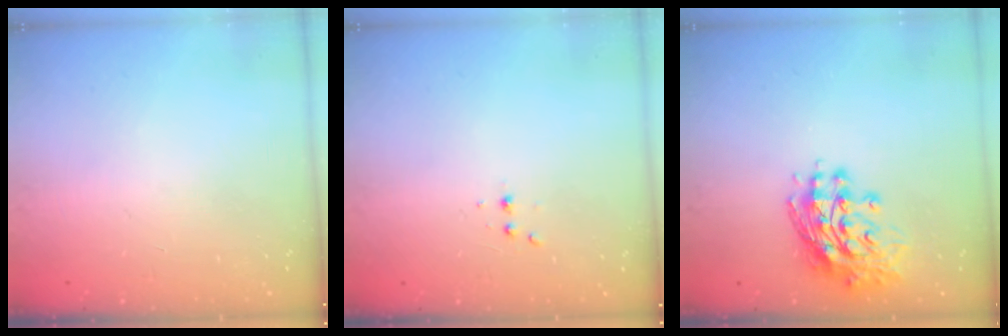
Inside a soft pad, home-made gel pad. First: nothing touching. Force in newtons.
{"total": 2.9, "press": 2.7, "slide": 1.0}
{"total": 11.8, "press": 11.7, "slide": 1.3}